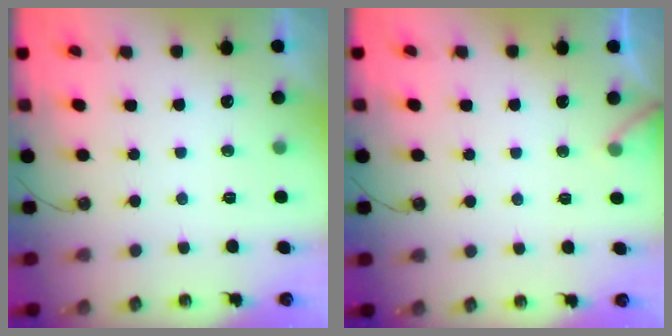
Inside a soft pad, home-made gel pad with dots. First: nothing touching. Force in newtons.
{"total": 4.4, "press": 4.4, "slide": 0.5}